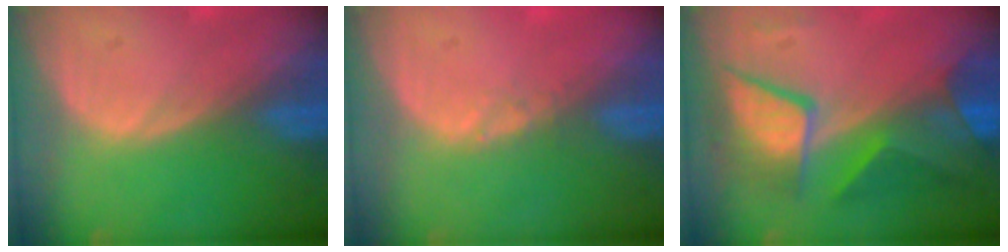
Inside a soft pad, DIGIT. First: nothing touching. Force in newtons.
{"total": 0.9, "press": 0.8, "slide": 0.5}
{"total": 8.9, "press": 8.8, "slide": 0.7}